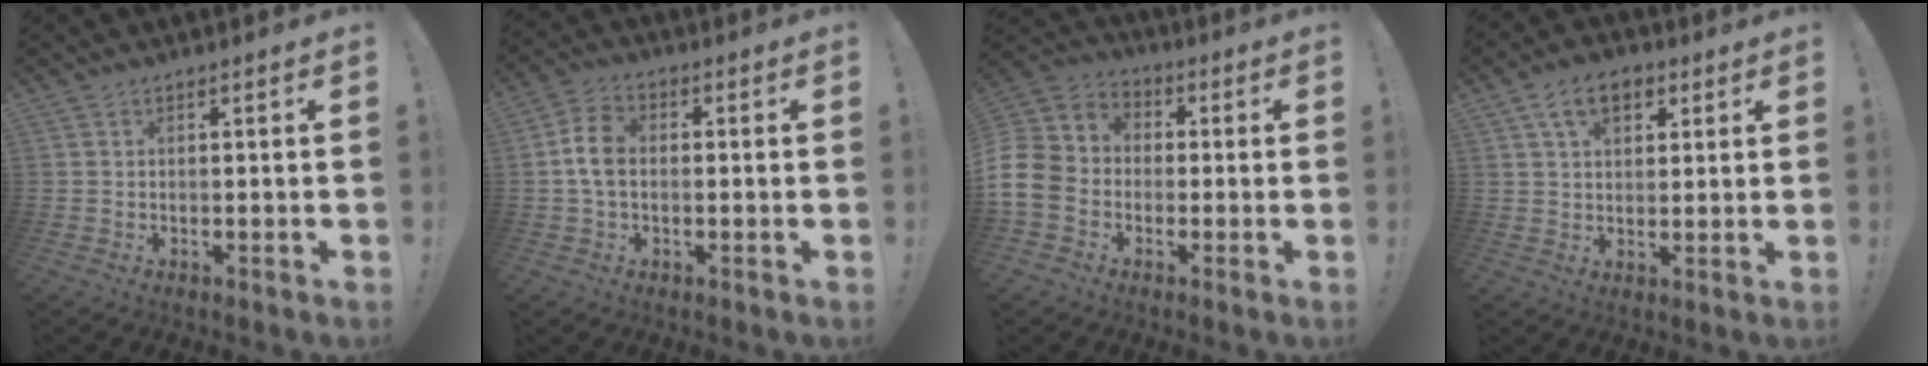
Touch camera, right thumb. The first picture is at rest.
{"total": 7.9, "force": [-0.5, 5.3, 5.8], "torque": [-0.097, 0.012, -0.005]}
{"total": 11.5, "force": [-3.8, 9.6, 5.2], "torque": [-0.092, 0.030, -0.067]}
{"total": 9.3, "force": [4.0, 6.1, 5.8], "torque": [-0.083, 0.005, 0.072]}